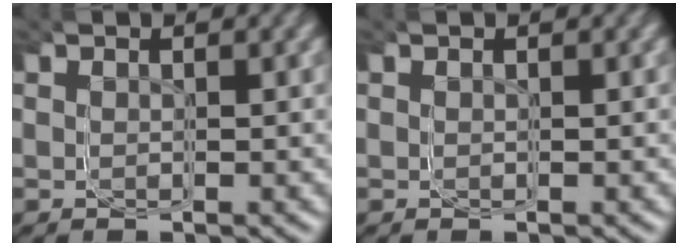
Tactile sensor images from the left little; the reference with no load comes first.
{"total": 0.0}